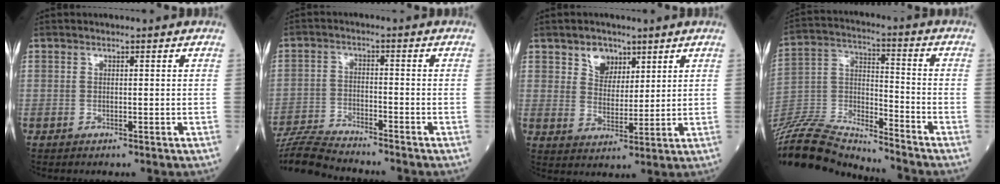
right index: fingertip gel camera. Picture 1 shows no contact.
{"total": 9.8, "force": [-9.4, -0.2, 2.7], "torque": [-0.048, -0.015, -0.168]}
{"total": 5.2, "force": [3.1, 3.5, 2.1], "torque": [-0.037, 0.006, 0.058]}
{"total": 19.3, "force": [-18.7, 1.5, 4.6], "torque": [-0.102, 0.016, -0.327]}